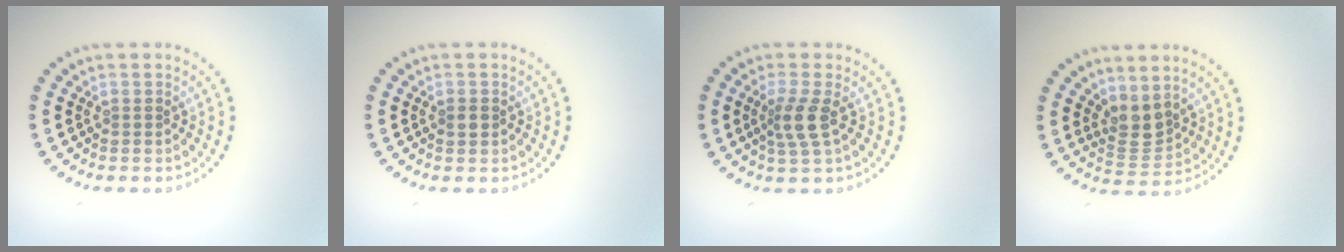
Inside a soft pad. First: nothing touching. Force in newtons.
{"total": 1.2, "press": 1.2, "slide": 0.1}
{"total": 2.6, "press": 2.0, "slide": 1.6}
{"total": 2.7, "press": 2.1, "slide": 1.7}